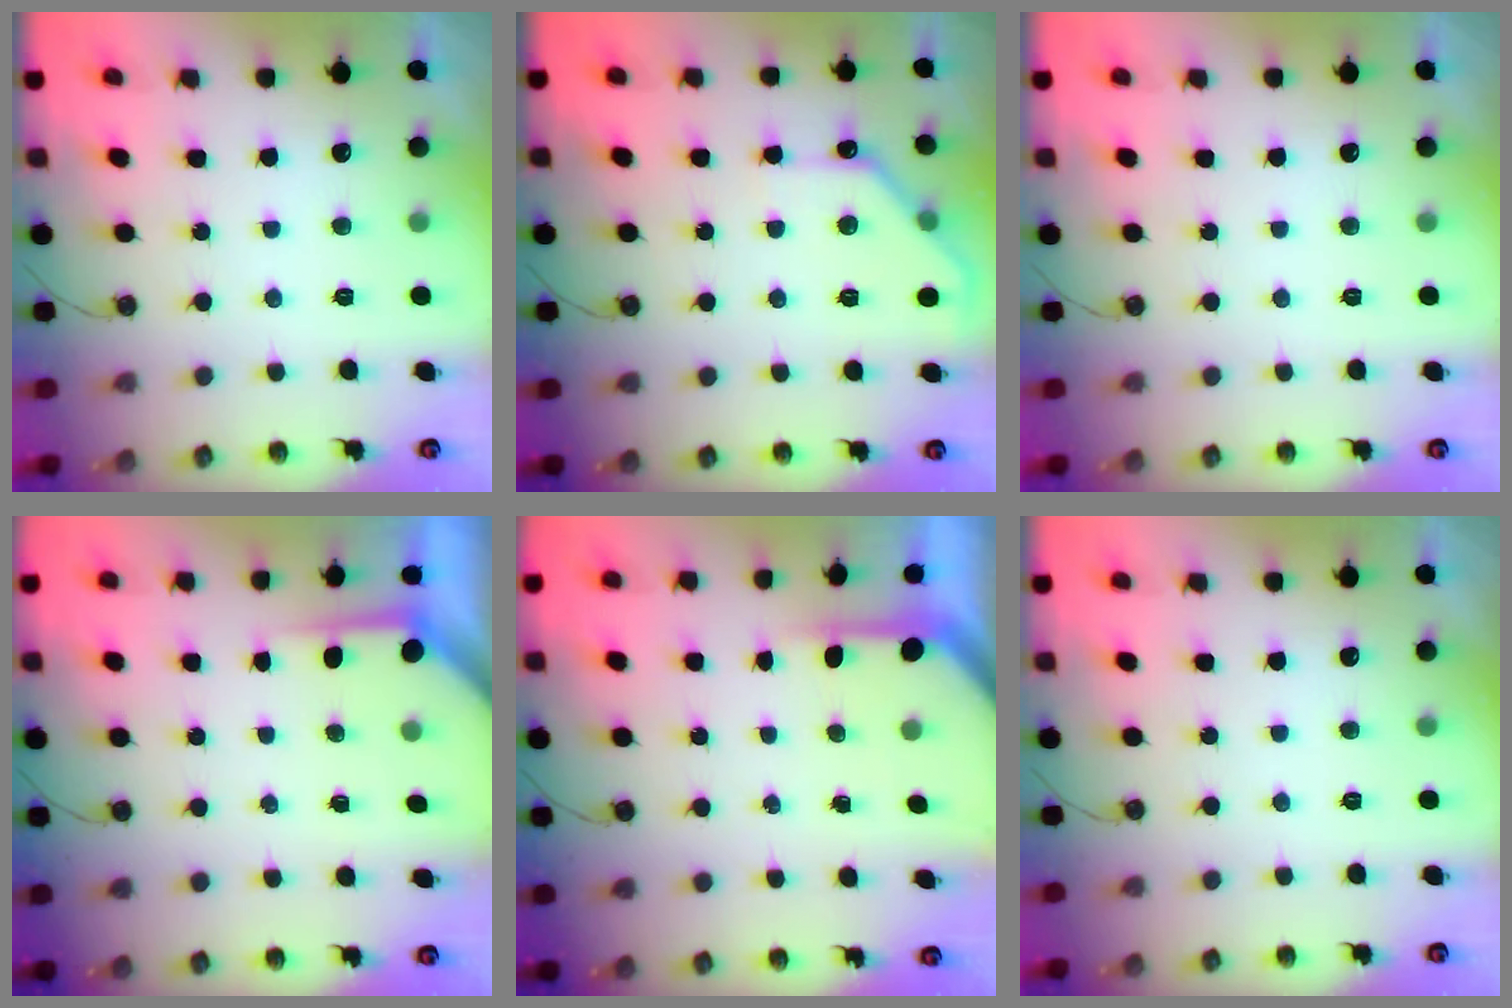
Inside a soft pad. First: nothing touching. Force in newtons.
{"total": 9.8, "press": 9.8, "slide": 0.3}
{"total": 0.0}
{"total": 3.4, "press": 3.3, "slide": 0.3}
{"total": 3.7, "press": 3.7, "slide": 0.2}
{"total": 0.0}